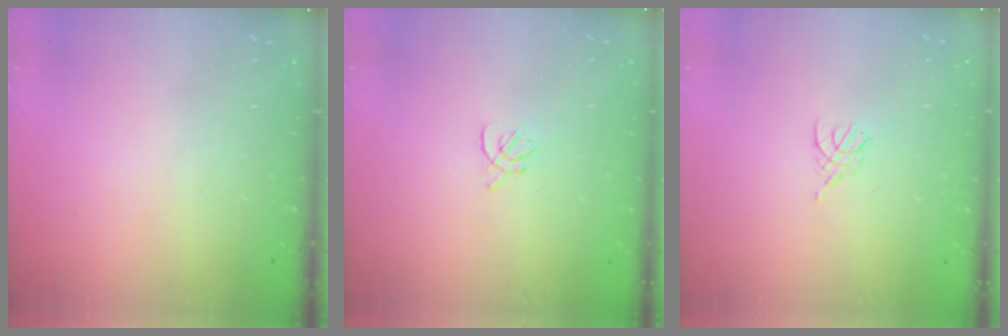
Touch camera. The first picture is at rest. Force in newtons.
{"total": 1.6, "press": 1.5, "slide": 0.5}
{"total": 3.4, "press": 3.3, "slide": 0.5}